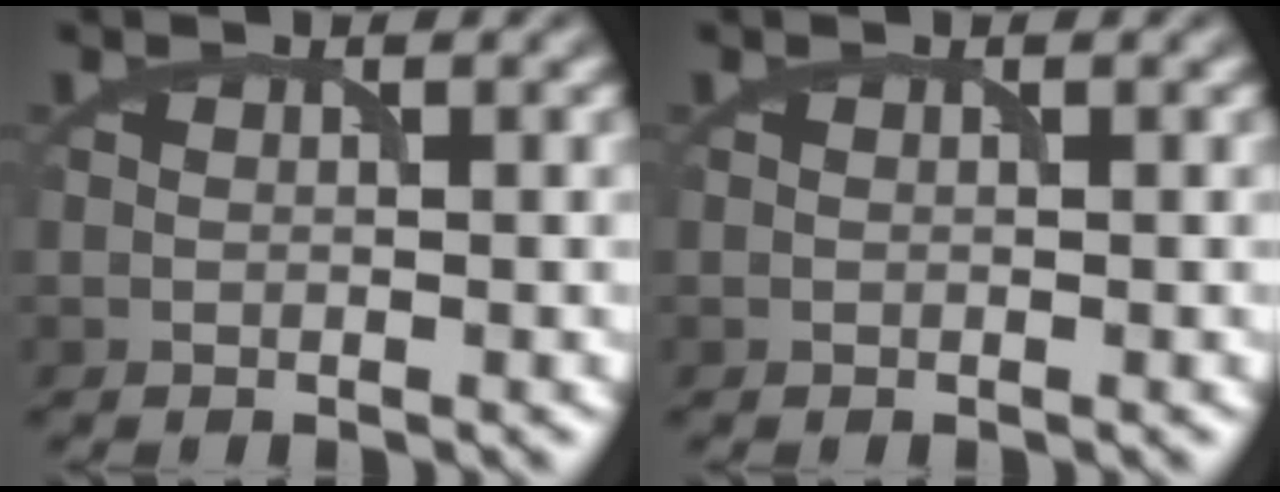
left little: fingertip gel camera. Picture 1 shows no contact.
{"total": 0.0}